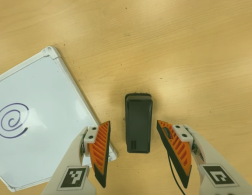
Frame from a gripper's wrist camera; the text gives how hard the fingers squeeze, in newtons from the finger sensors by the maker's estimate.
{"total": 0.0}